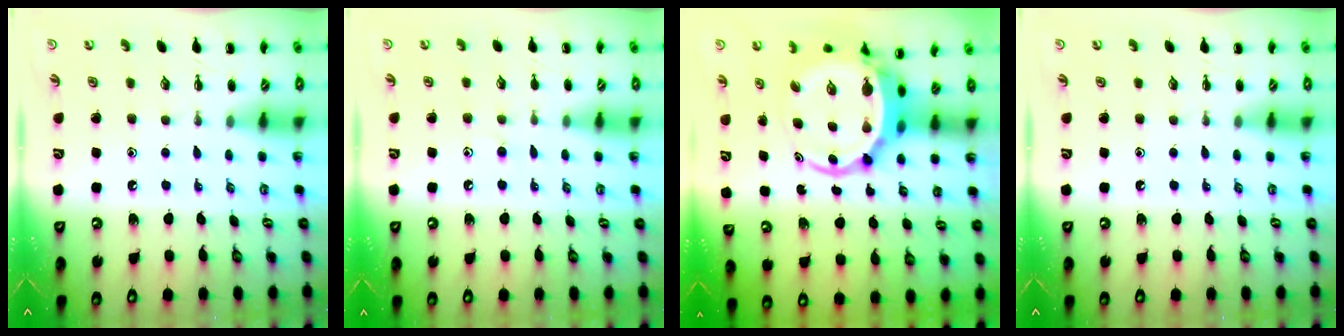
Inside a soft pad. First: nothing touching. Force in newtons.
{"total": 6.8, "press": 6.5, "slide": 1.8}
{"total": 7.1, "press": 6.9, "slide": 1.6}
{"total": 0.0}